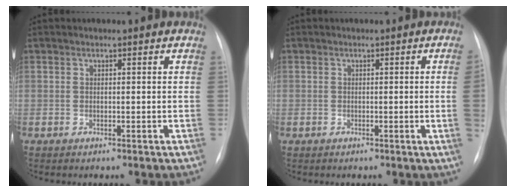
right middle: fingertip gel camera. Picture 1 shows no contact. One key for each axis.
{"total": 2.2, "fx": -0.1, "fy": -0.8, "fz": 2.1, "tx": -0.028, "ty": -0.003, "tz": 0.001}